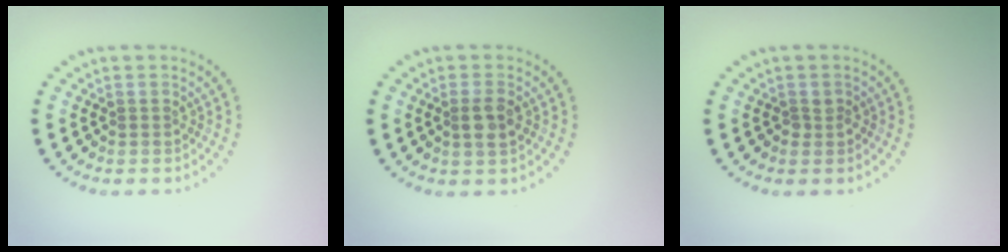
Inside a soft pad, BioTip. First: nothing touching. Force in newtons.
{"total": 2.0, "press": 1.9, "slide": 0.6}
{"total": 0.7, "press": 0.7, "slide": 0.2}